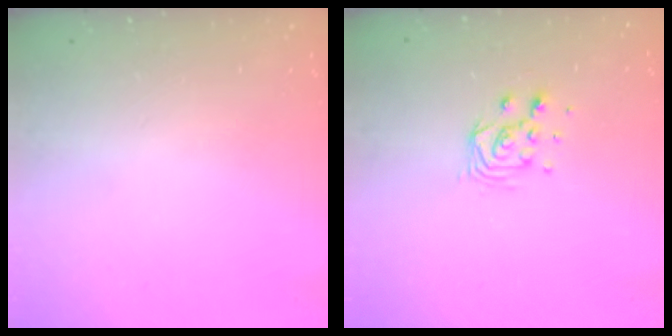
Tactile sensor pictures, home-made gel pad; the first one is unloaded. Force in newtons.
{"total": 7.0, "press": 7.0, "slide": 0.5}